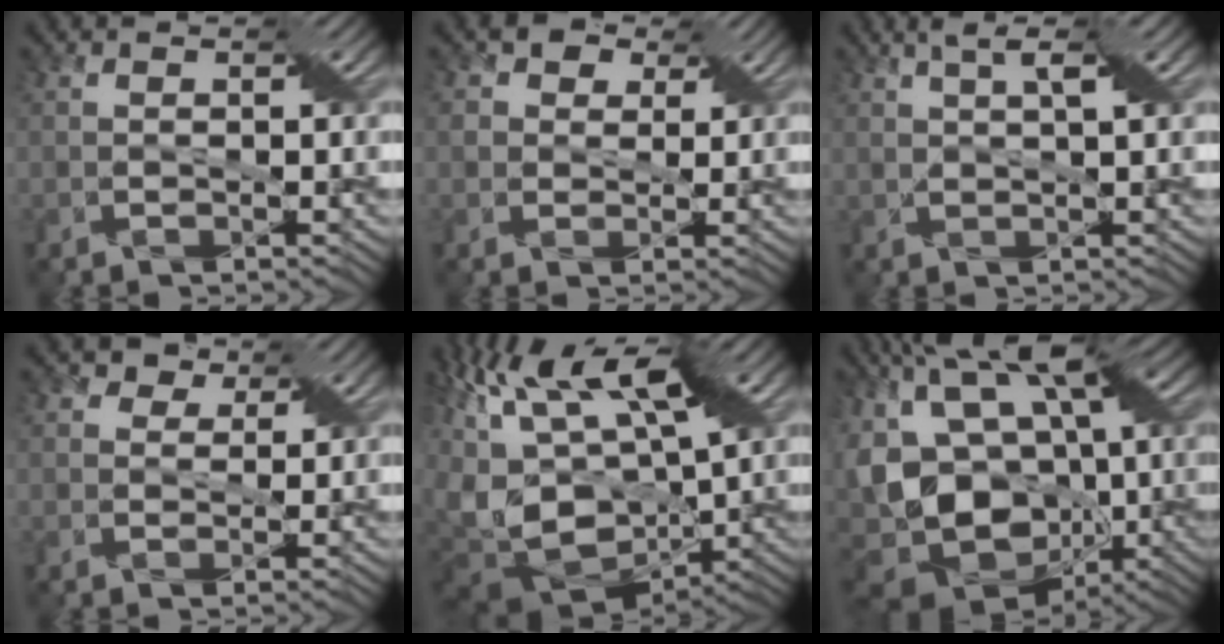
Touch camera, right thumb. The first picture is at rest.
{"total": 5.0, "force": [2.7, 3.7, 1.8], "torque": [-0.058, 0.001, 0.038]}
{"total": 3.3, "force": [1.9, 0.2, 2.7], "torque": [-0.046, 0.009, 0.026]}
{"total": 3.5, "force": [2.4, 2.3, 1.1], "torque": [-0.028, -0.007, 0.037]}
{"total": 16.6, "force": [-1.9, 8.4, 14.2], "torque": [-0.265, 0.021, -0.007]}
{"total": 18.4, "force": [-0.6, 11.4, 14.4], "torque": [-0.290, 0.005, -0.013]}